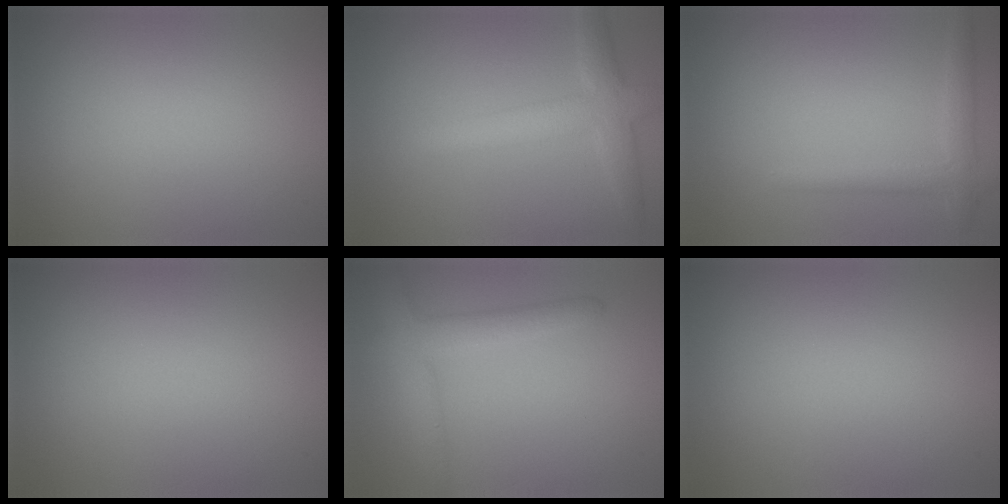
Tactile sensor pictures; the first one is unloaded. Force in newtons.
{"total": 4.0, "press": 4.0, "slide": 0.1}
{"total": 2.3, "press": 2.3, "slide": 0.2}
{"total": 0.0}
{"total": 3.8, "press": 3.8, "slide": 0.2}
{"total": 0.0}